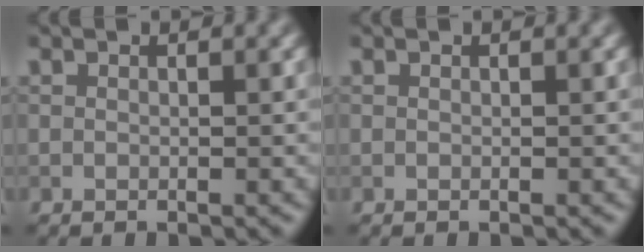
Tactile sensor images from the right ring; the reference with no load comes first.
{"total": 0.0}